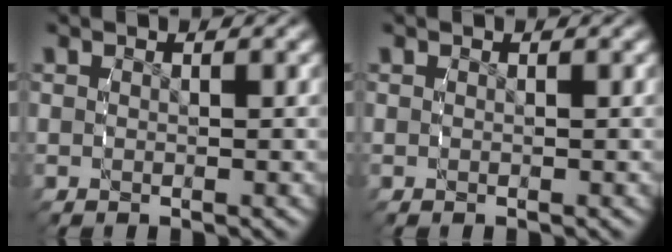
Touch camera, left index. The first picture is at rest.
{"total": 0.0}